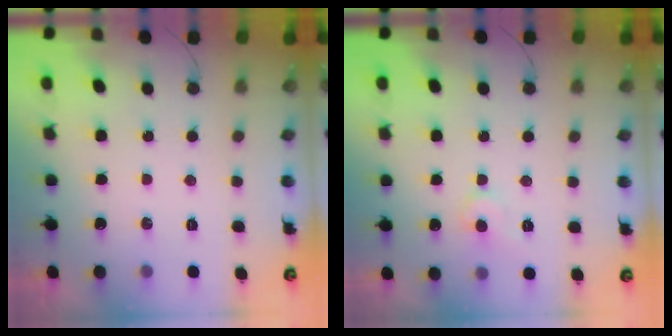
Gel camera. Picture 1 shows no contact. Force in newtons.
{"total": 6.2, "press": 6.2, "slide": 0.6}